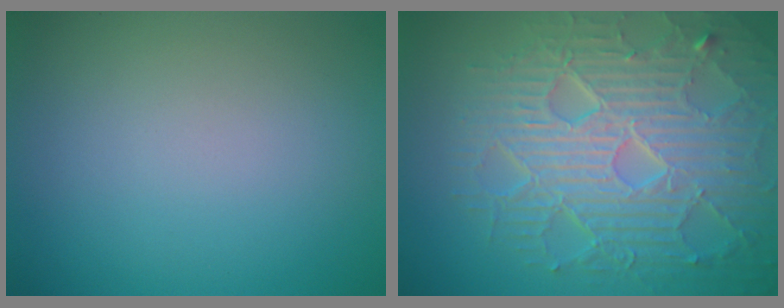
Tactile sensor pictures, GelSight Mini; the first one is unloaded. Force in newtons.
{"total": 9.9, "press": 6.6, "slide": 7.4}